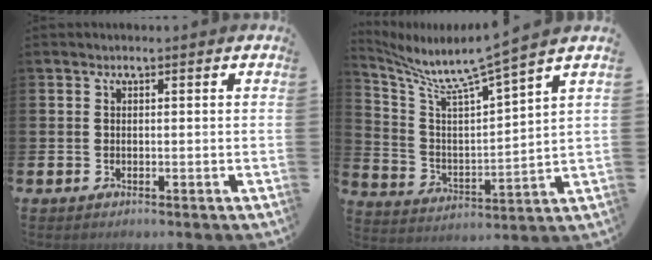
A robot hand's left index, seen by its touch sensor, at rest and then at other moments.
{"total": 7.2, "force": [6.5, 0.1, 3.2], "torque": [-0.099, -0.054, 0.103]}